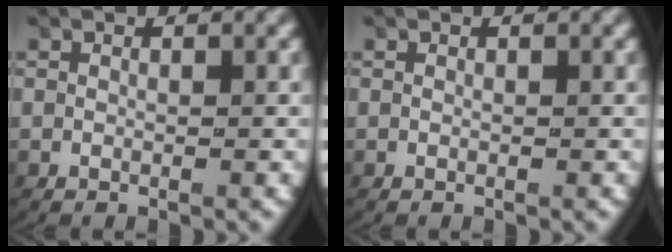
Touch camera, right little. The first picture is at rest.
{"total": 0.0}